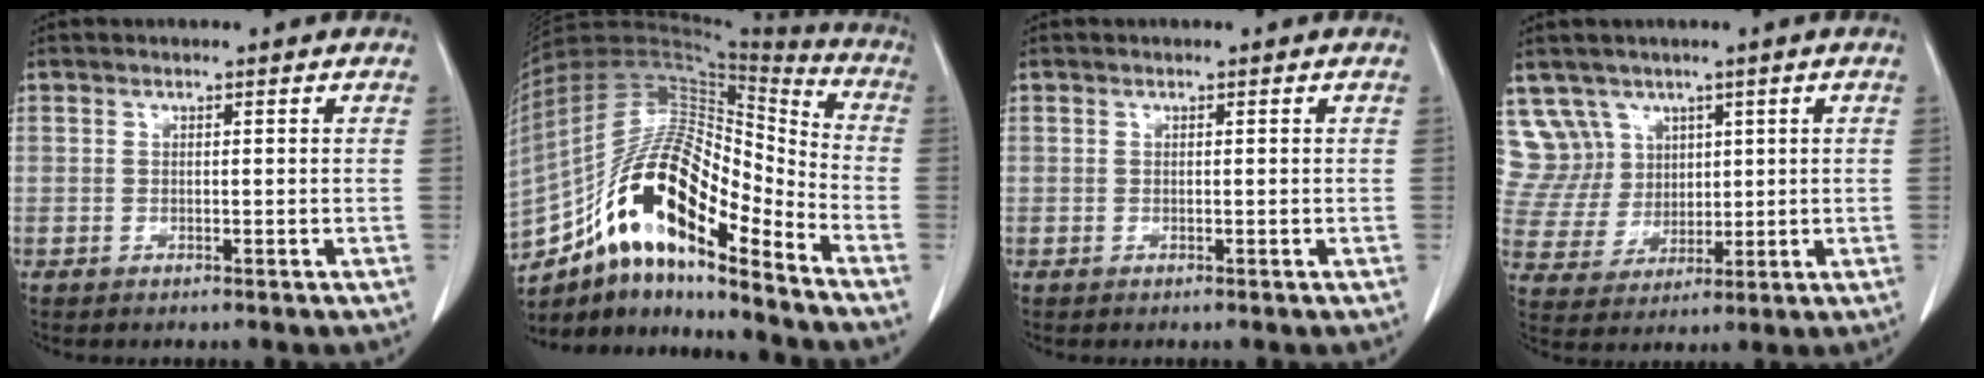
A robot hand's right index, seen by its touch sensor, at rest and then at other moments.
{"total": 19.1, "force": [-11.4, 5.1, 14.4], "torque": [-0.266, 0.029, -0.197]}
{"total": 0.0}
{"total": 8.6, "force": [5.1, 6.9, -0.2], "torque": [0.002, 0.029, 0.112]}